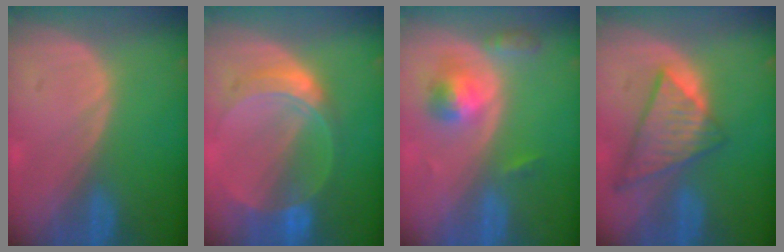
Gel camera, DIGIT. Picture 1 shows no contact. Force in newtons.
{"total": 7.3, "press": 6.5, "slide": 3.4}
{"total": 5.3, "press": 4.9, "slide": 1.9}
{"total": 9.0, "press": 7.8, "slide": 4.3}